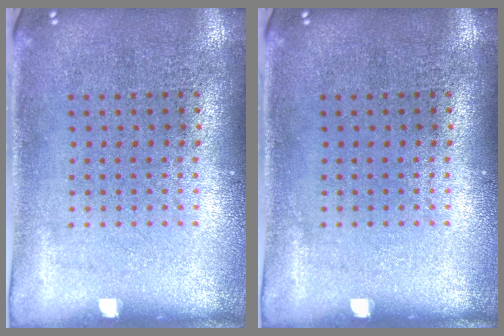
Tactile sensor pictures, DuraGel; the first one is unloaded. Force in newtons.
{"total": 0.0}